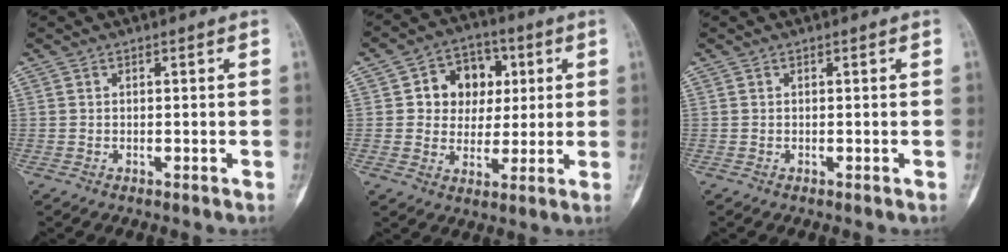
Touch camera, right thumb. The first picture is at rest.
{"total": 10.8, "force": [2.4, 8.9, 5.5], "torque": [-0.026, 0.003, 0.035]}
{"total": 0.0}